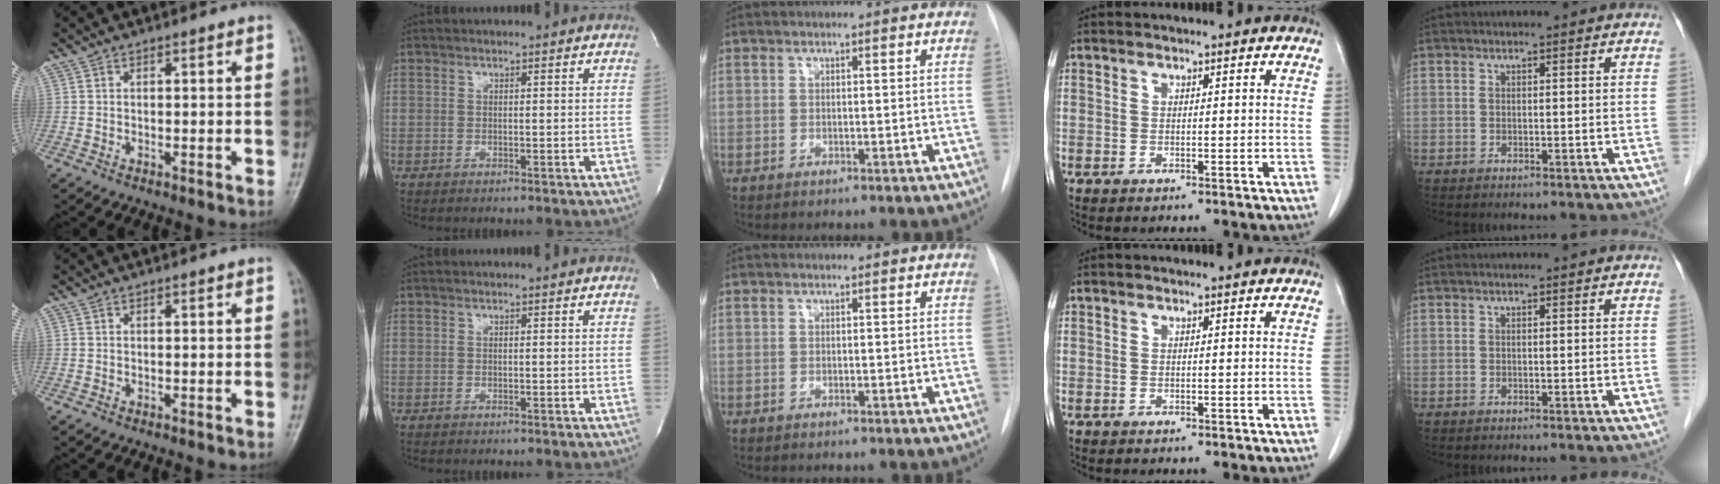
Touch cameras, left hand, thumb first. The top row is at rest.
{}